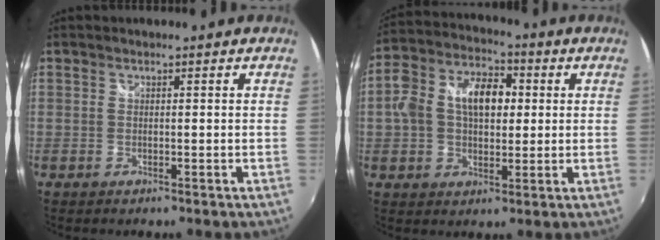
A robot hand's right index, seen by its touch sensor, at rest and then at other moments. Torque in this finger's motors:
{"motor_torque": [0.86, -0.50, 0.36, 0.09]}